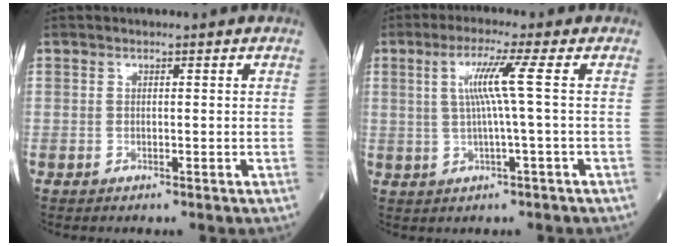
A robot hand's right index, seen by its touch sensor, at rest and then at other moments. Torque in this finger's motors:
{"motor_torque": [0.98, 0.17, 0.53, 0.15]}